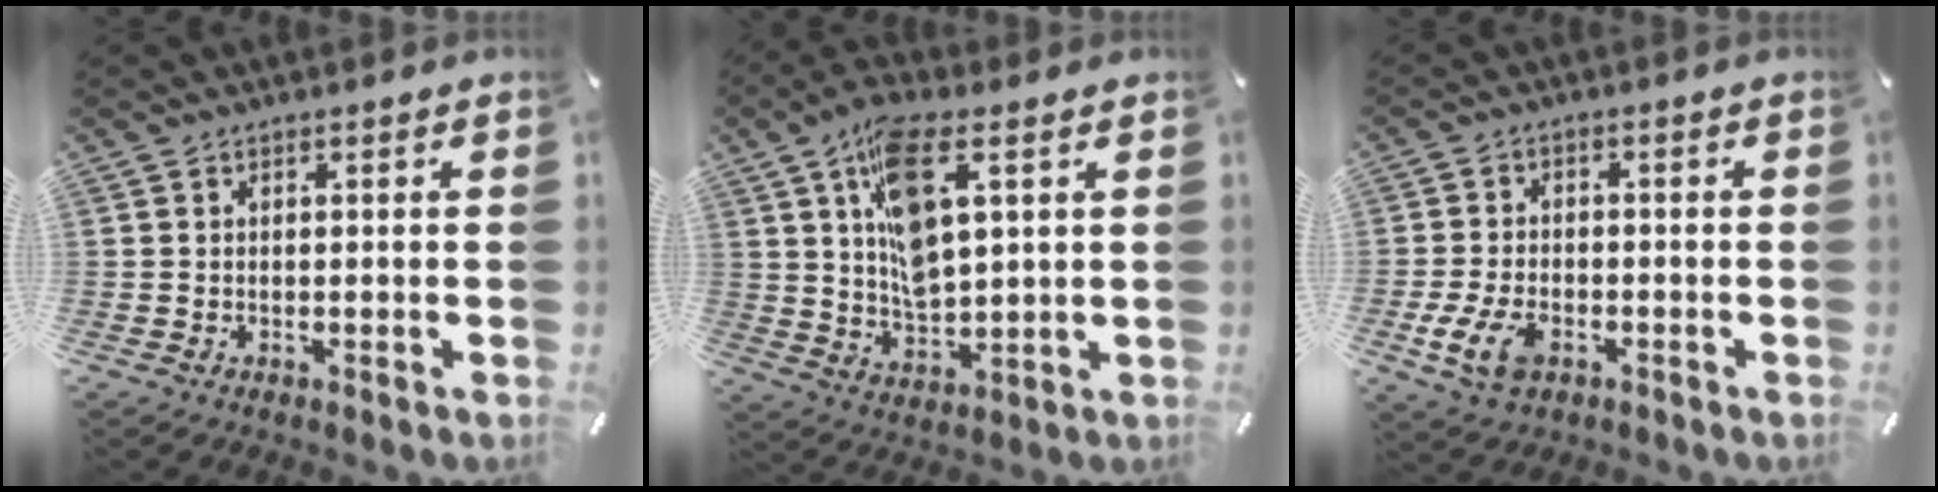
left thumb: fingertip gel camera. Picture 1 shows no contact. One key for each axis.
{"total": 13.2, "fx": 5.0, "fy": 6.3, "fz": 10.4, "tx": -0.196, "ty": -0.007, "tz": 0.088}
{"total": 8.1, "fx": -3.3, "fy": 5.0, "fz": 5.4, "tx": -0.128, "ty": 0.004, "tz": -0.062}